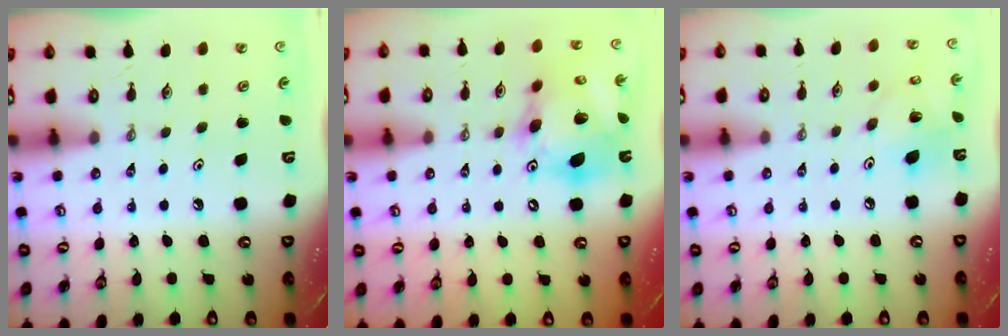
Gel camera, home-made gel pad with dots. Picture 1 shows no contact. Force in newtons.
{"total": 18.0, "press": 17.7, "slide": 3.1}
{"total": 10.7, "press": 10.6, "slide": 2.0}